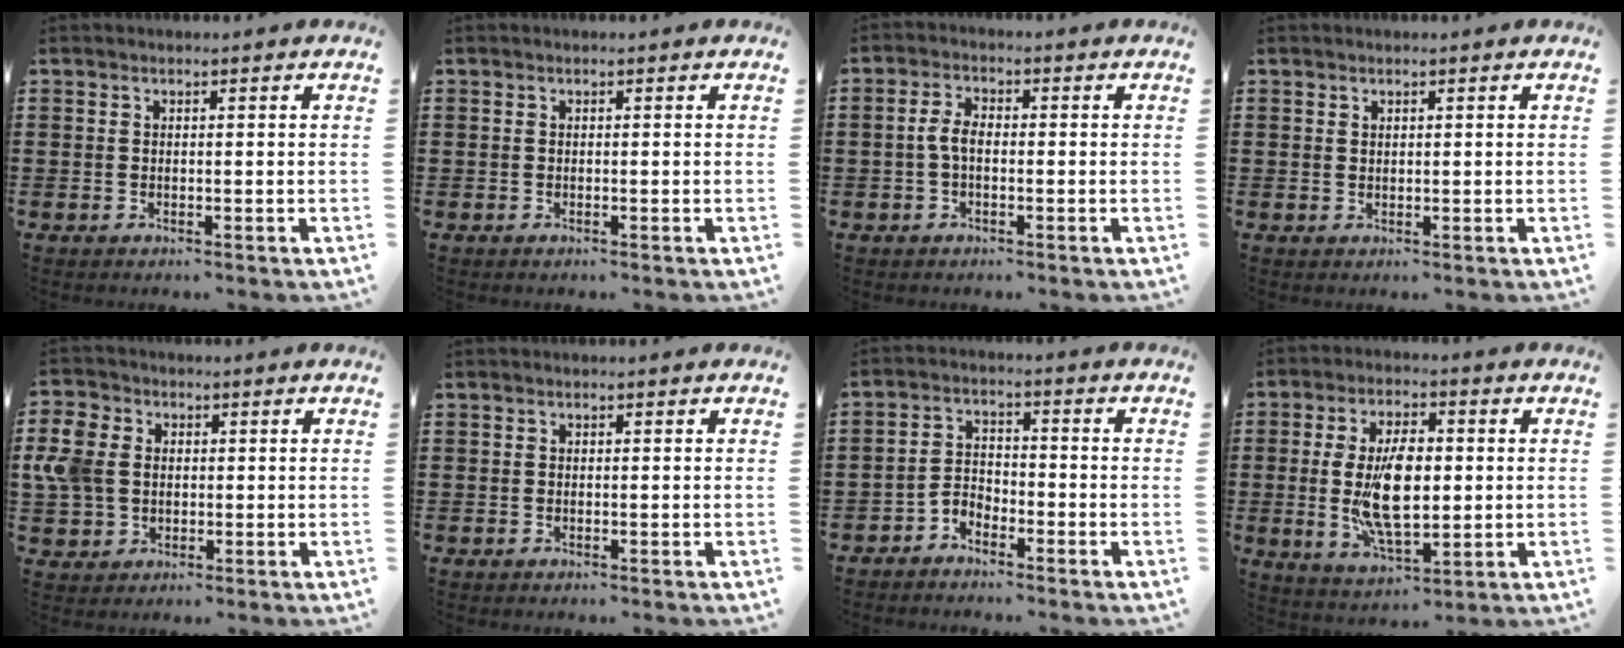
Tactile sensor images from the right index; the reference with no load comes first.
{"total": 0.0}
{"total": 3.4, "force": [-0.6, 1.7, 2.9], "torque": [-0.077, -0.003, -0.019]}
{"total": 0.7, "force": [0.5, 0.5, 0.2], "torque": [-0.004, 0.002, 0.011]}
{"total": 7.2, "force": [0.4, 6.1, 3.8], "torque": [-0.122, 0.009, 0.002]}
{"total": 0.0}
{"total": 2.9, "force": [-2.7, 0.9, 0.5], "torque": [-0.024, 0.004, -0.061]}
{"total": 10.4, "force": [0.2, 4.9, 9.2], "torque": [-0.173, -0.001, -0.001]}